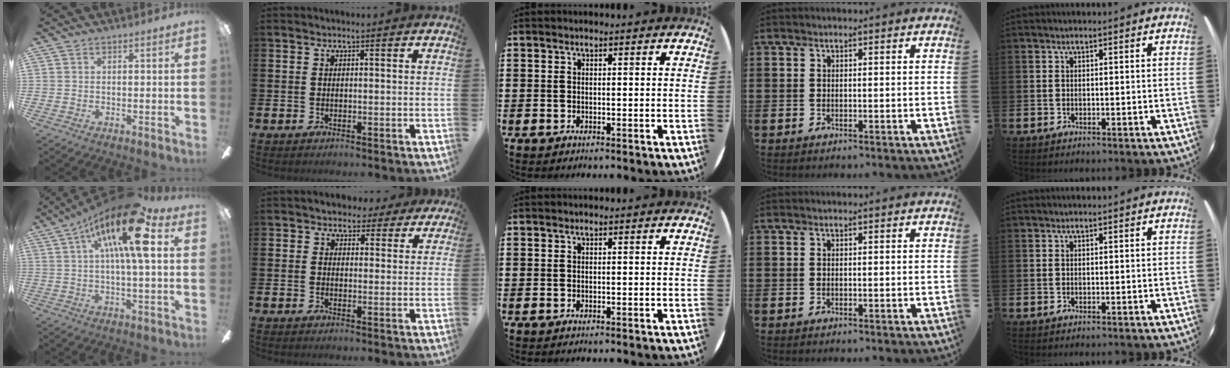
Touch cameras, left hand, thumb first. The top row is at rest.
{"thumb": {"total": 18.7, "force": [7.1, 5.5, 16.4], "torque": [-0.274, -0.017, 0.104]}, "index": {"total": 3.4, "force": [2.7, 2.1, 0.2], "torque": [-0.004, -0.012, 0.043]}}